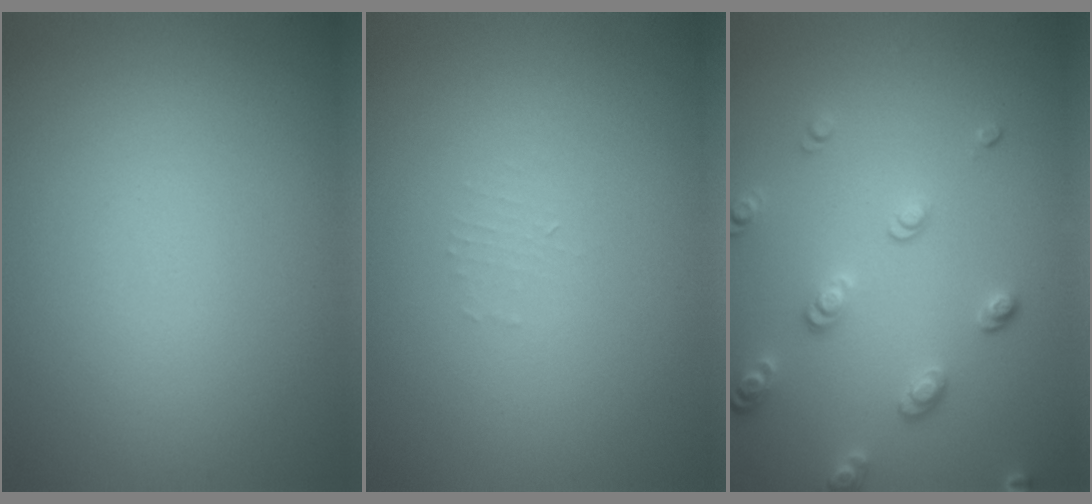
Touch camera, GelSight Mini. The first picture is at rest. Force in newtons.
{"total": 0.7, "press": 0.7, "slide": 0.1}
{"total": 2.6, "press": 2.4, "slide": 0.9}